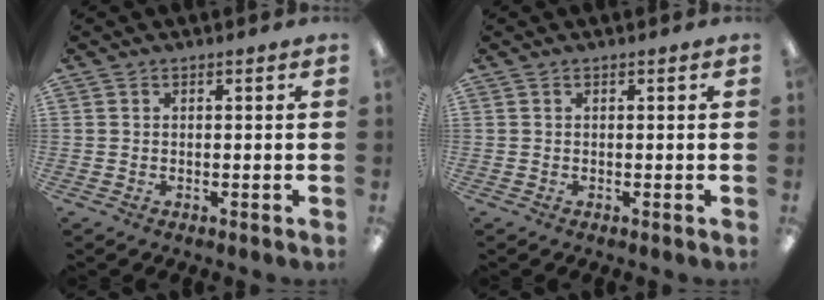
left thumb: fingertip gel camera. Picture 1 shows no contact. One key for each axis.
{"total": 0.0}